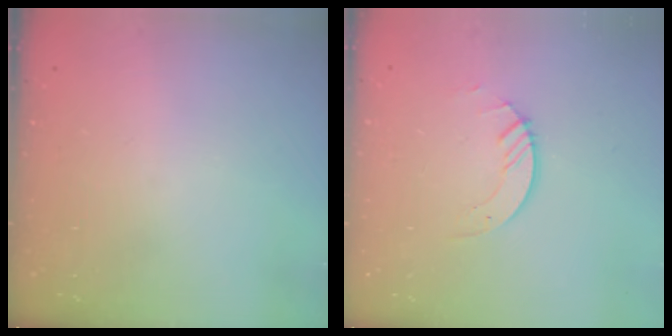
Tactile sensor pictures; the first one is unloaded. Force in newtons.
{"total": 3.7, "press": 3.7, "slide": 0.4}